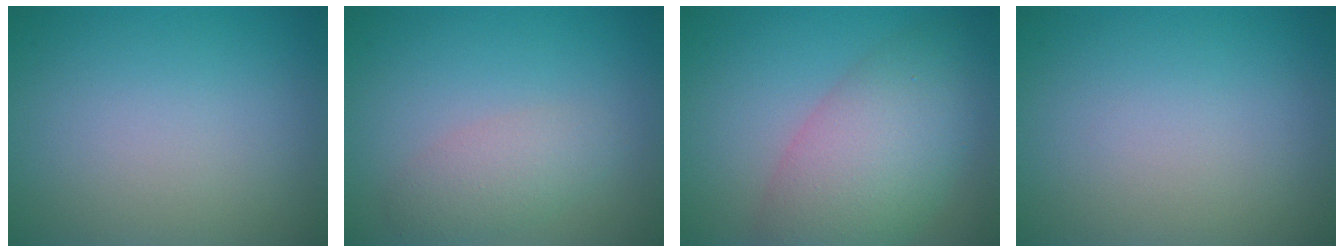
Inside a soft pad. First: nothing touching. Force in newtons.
{"total": 2.5, "press": 2.5, "slide": 0.1}
{"total": 7.7, "press": 7.7, "slide": 0.4}
{"total": 0.0}